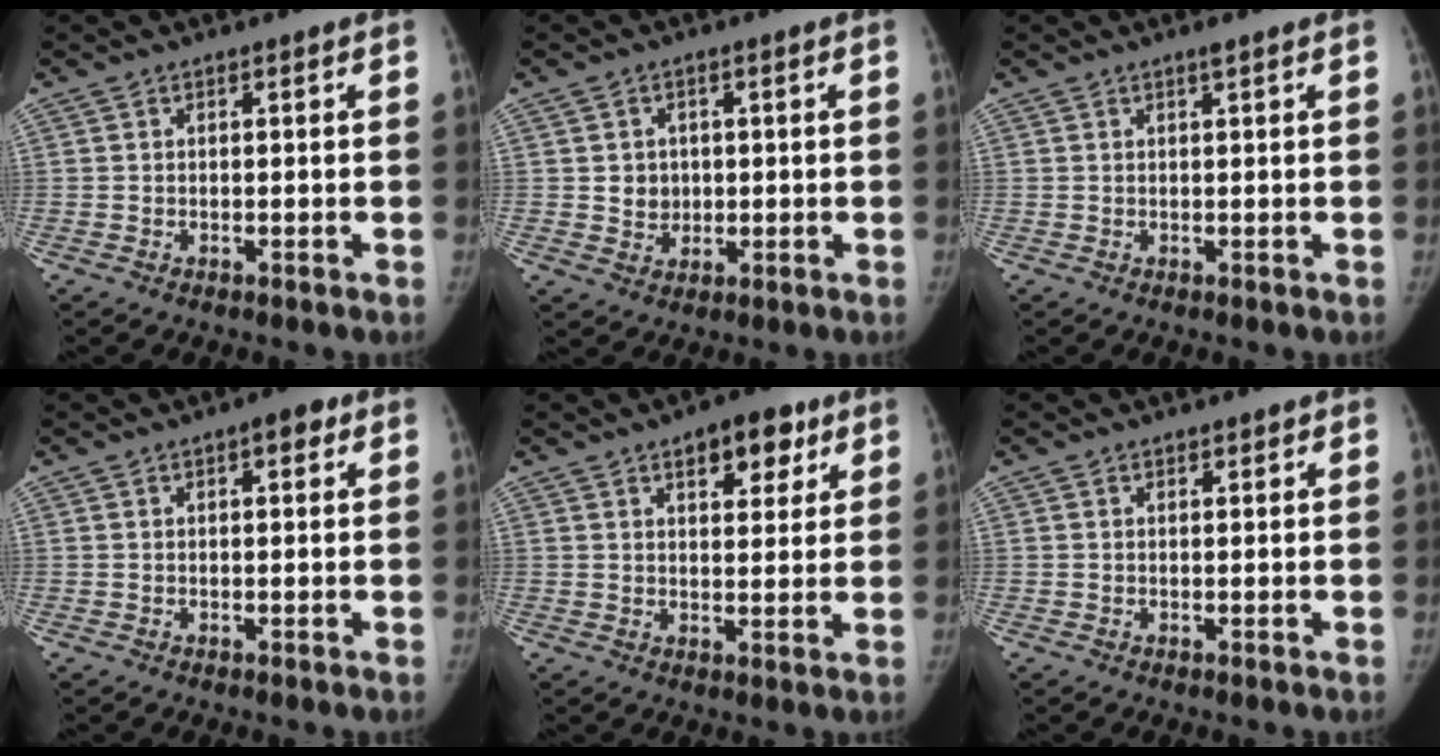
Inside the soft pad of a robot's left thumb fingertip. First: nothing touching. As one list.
[{"total": 4.1, "force": [0.4, 3.7, 1.6], "torque": [-0.007, 0.000, 0.012]}, {"total": 0.7, "force": [0.4, 0.0, 0.5], "torque": [-0.009, -0.001, 0.008]}, {"total": 2.9, "force": [1.4, 1.3, 2.2], "torque": [-0.021, 0.001, 0.013]}, {"total": 7.6, "force": [4.0, 3.6, 5.4], "torque": [-0.049, -0.014, 0.052]}, {"total": 0.9, "force": [0.7, 0.5, 0.3], "torque": [0.004, -0.004, 0.007]}]